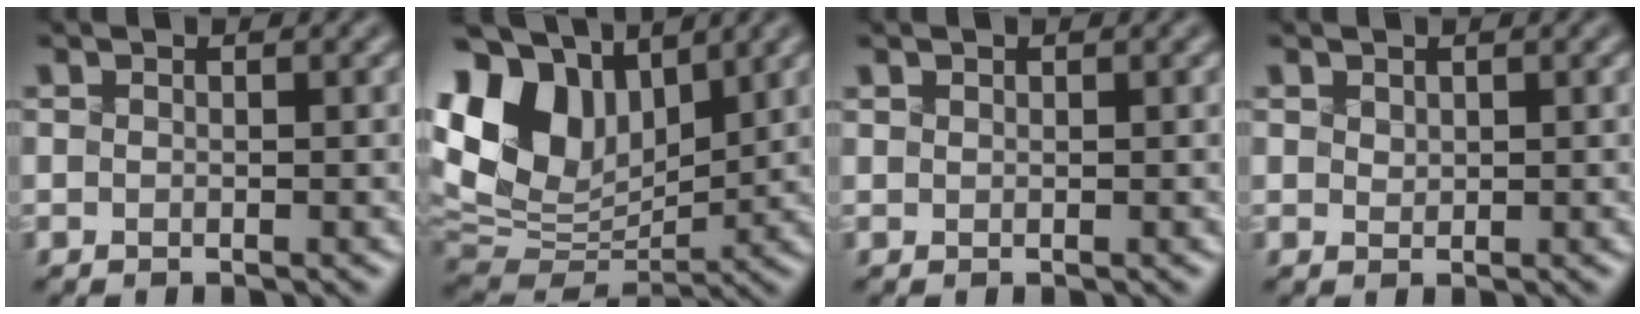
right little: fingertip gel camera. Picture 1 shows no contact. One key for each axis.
{"total": 13.4, "fx": 5.0, "fy": 8.6, "fz": 9.0, "tx": -0.219, "ty": 0.029, "tz": 0.096}
{"total": 0.9, "fx": 0.6, "fy": 0.5, "fz": 0.4, "tx": -0.017, "ty": 0.010, "tz": 0.015}
{"total": 1.2, "fx": 0.8, "fy": 0.7, "fz": 0.5, "tx": -0.023, "ty": 0.002, "tz": 0.030}